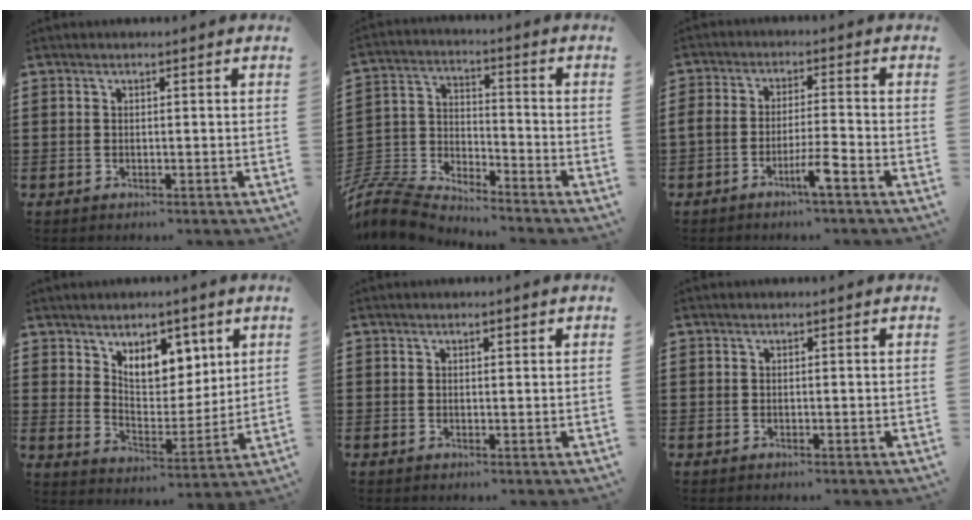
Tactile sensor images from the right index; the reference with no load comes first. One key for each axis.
{"total": 7.0, "fx": -6.8, "fy": 0.9, "fz": 0.9, "tx": -0.052, "ty": -0.012, "tz": -0.147}
{"total": 5.0, "fx": -3.3, "fy": 0.5, "fz": 3.7, "tx": -0.068, "ty": -0.001, "tz": -0.060}
{"total": 7.8, "fx": 5.0, "fy": 4.7, "fz": 3.8, "tx": -0.076, "ty": -0.013, "tz": 0.089}
{"total": 0.8, "fx": 0.4, "fy": 0.4, "fz": 0.5, "tx": -0.011, "ty": 0.005, "tz": 0.007}
{"total": 0.0}